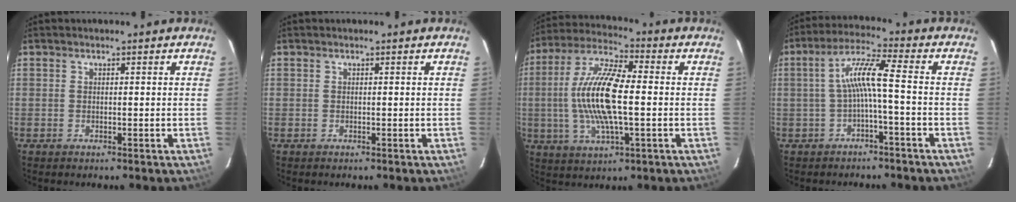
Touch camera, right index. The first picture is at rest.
{"total": 0.0}
{"total": 15.2, "force": [-0.6, 4.3, 14.6], "torque": [-0.297, 0.007, -0.017]}
{"total": 6.5, "force": [-1.5, -0.1, 6.4], "torque": [-0.141, 0.015, -0.023]}